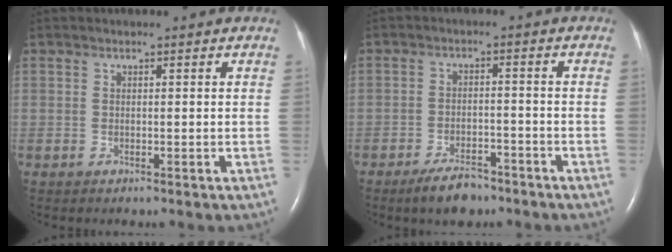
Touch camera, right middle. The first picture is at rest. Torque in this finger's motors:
{"motor_torque": [0.53, -0.54, 0.12, 0.03]}